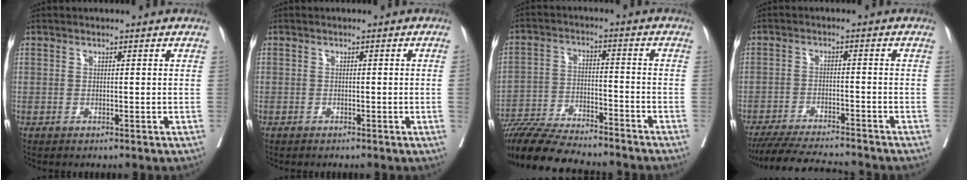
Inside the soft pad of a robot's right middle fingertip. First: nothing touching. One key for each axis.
{"total": 0.6, "fx": -0.2, "fy": -0.2, "fz": 0.5, "tx": -0.007, "ty": 0.003, "tz": -0.002}
{"total": 16.6, "fx": -15.0, "fy": 2.0, "fz": 6.9, "tx": -0.124, "ty": -0.017, "tz": -0.242}
{"total": 12.3, "fx": -11.4, "fy": 0.8, "fz": 4.4, "tx": -0.071, "ty": -0.012, "tz": -0.174}